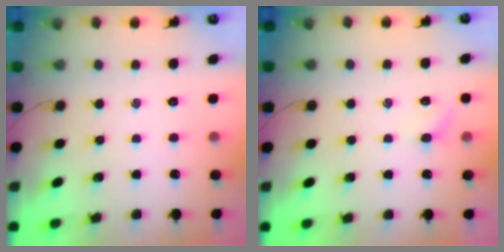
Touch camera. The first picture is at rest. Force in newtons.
{"total": 3.1, "press": 2.9, "slide": 0.9}